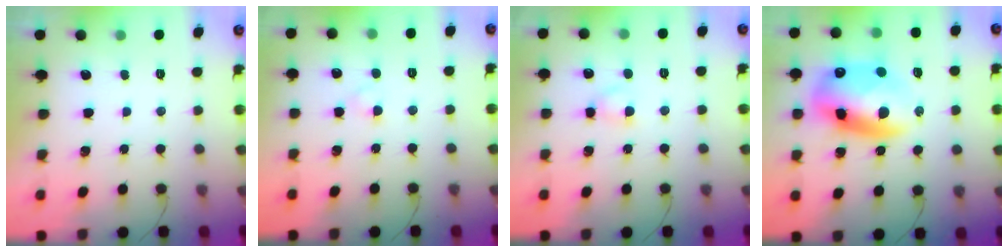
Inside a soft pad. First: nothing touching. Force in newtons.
{"total": 1.6, "press": 1.4, "slide": 0.8}
{"total": 2.8, "press": 2.5, "slide": 1.2}
{"total": 15.9, "press": 15.4, "slide": 4.0}